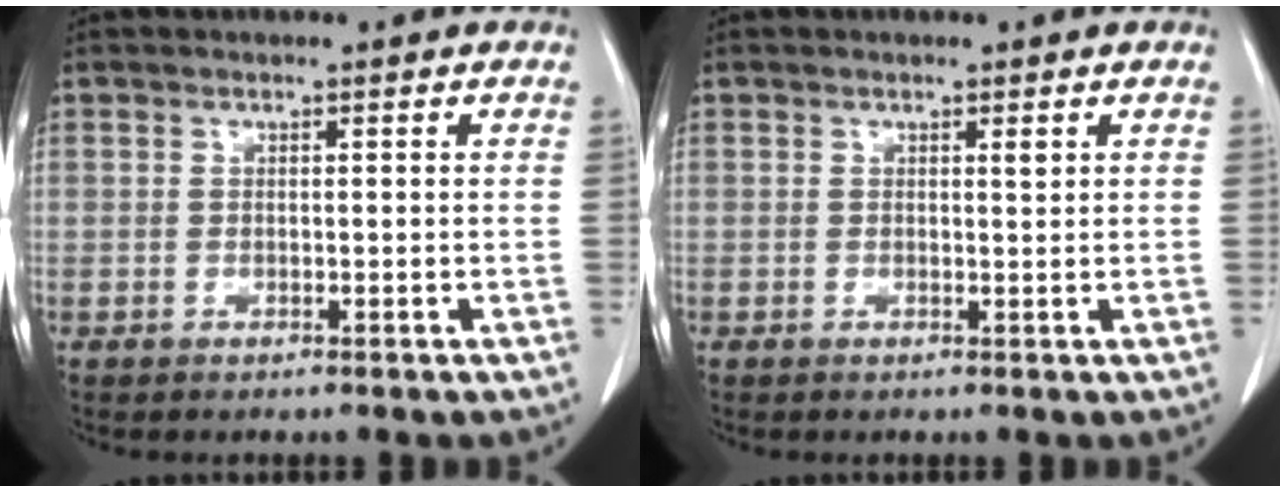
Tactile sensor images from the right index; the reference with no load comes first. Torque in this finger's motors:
{"motor_torque": [0.08, -0.01, 0.00, 0.00]}